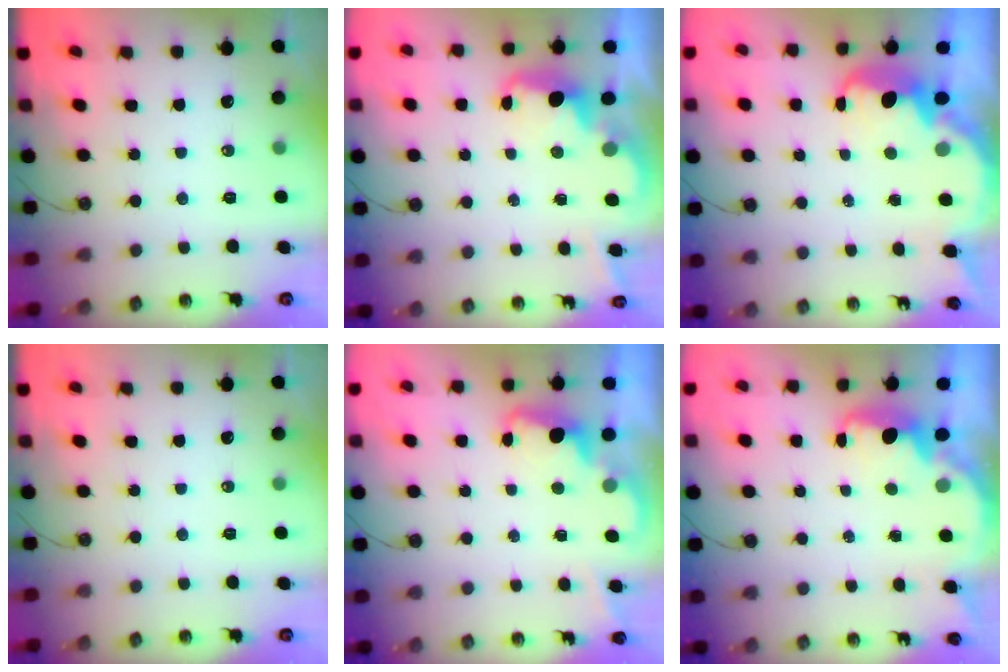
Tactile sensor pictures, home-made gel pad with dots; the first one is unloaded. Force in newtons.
{"total": 2.7, "press": 2.6, "slide": 0.5}
{"total": 5.7, "press": 5.7, "slide": 0.4}
{"total": 0.0}
{"total": 2.4, "press": 2.3, "slide": 0.5}
{"total": 2.7, "press": 2.6, "slide": 0.6}